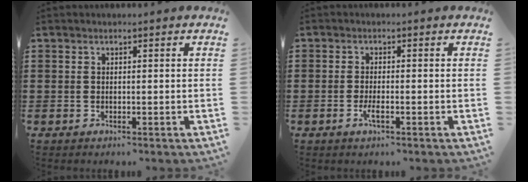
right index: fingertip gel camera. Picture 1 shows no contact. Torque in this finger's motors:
{"motor_torque": [1.73, 0.41, 0.15, 0.06]}